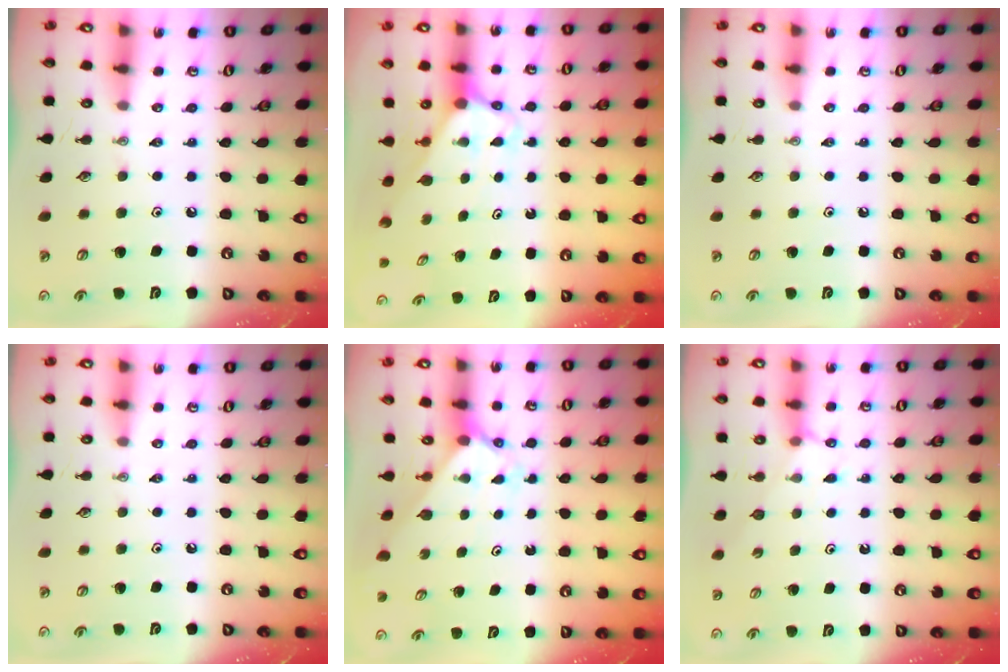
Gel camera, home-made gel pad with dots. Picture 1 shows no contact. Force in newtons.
{"total": 2.6, "press": 2.6, "slide": 0.1}
{"total": 0.0}
{"total": 0.0}
{"total": 2.1, "press": 2.1, "slide": 0.2}
{"total": 3.3, "press": 3.3, "slide": 0.4}